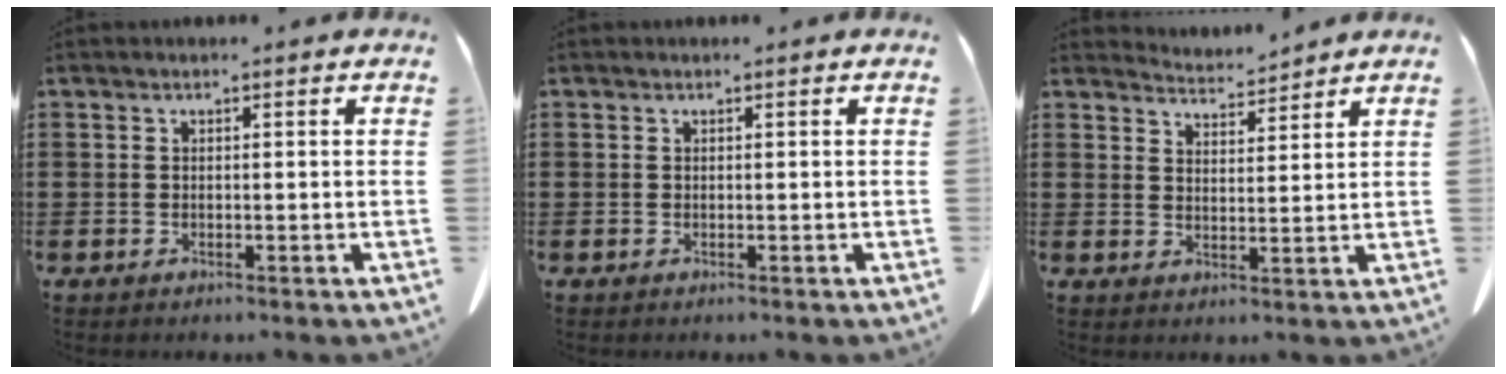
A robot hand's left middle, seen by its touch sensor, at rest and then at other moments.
{"total": 0.0}
{"total": 4.5, "force": [4.5, 0.3, 0.4], "torque": [-0.022, -0.021, 0.083]}